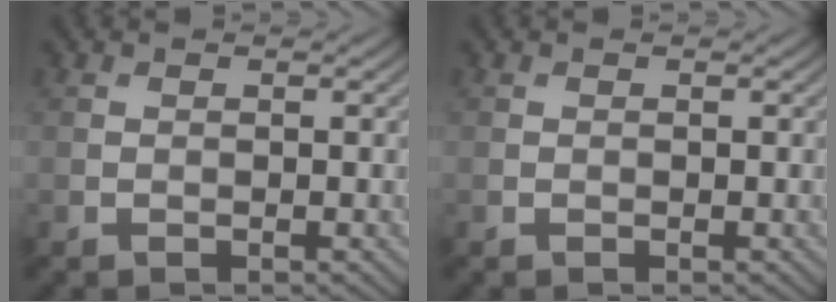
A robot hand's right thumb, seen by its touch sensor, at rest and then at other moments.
{"total": 0.0}